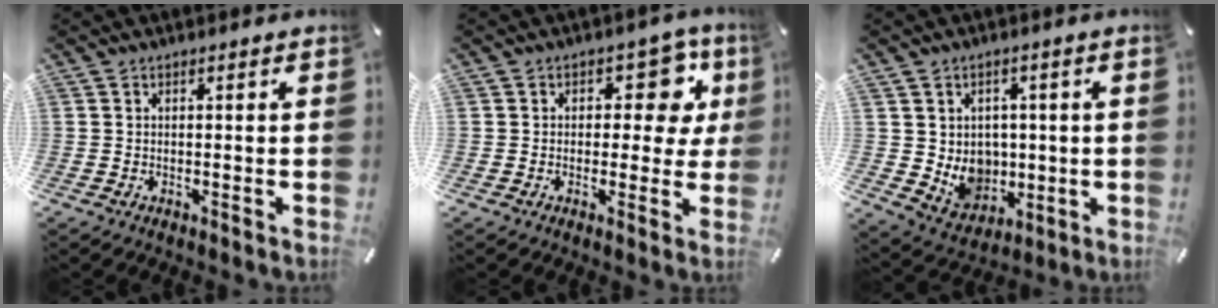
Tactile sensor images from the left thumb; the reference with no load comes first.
{"total": 10.1, "force": [3.7, 6.5, 6.7], "torque": [-0.076, -0.015, 0.060]}
{"total": 7.5, "force": [1.5, 7.2, 1.3], "torque": [-0.032, -0.021, 0.038]}